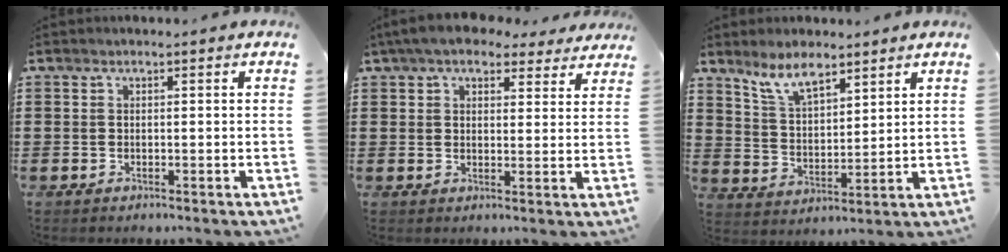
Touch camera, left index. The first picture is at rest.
{"total": 5.9, "force": [4.9, 2.0, 2.6], "torque": [-0.069, 0.000, 0.091]}
{"total": 7.2, "force": [5.9, 2.2, 3.3], "torque": [-0.083, -0.011, 0.111]}